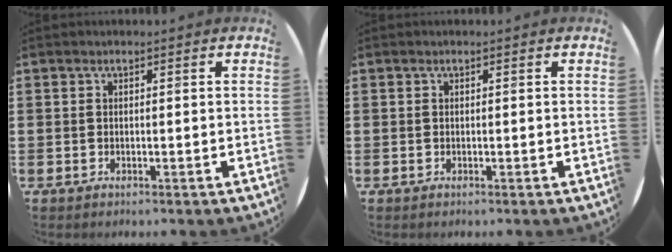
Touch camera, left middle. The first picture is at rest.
{"total": 0.0}